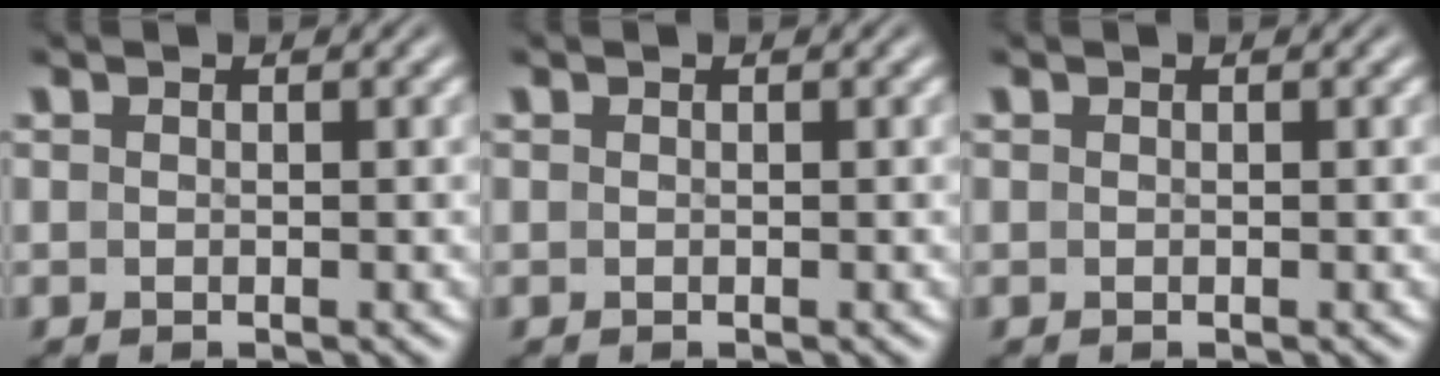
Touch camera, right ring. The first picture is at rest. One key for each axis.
{"total": 0.0}
{"total": 0.0}